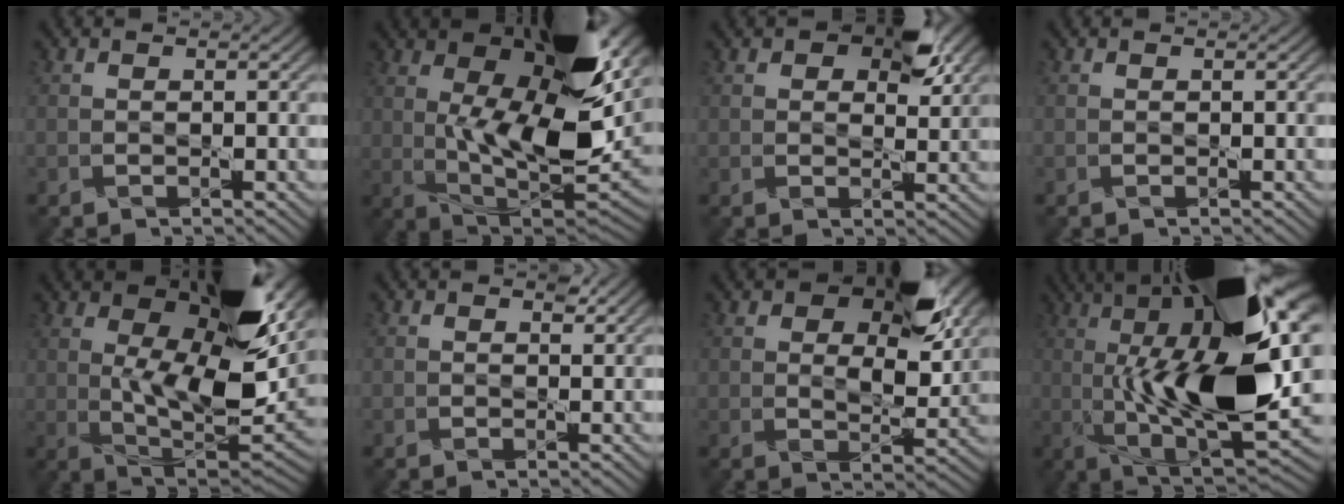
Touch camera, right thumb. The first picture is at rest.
{"total": 19.4, "force": [5.6, 8.8, 16.3], "torque": [-0.263, 0.017, 0.084]}
{"total": 6.7, "force": [3.5, 3.7, 4.2], "torque": [-0.059, -0.005, 0.052]}
{"total": 0.0}
{"total": 17.4, "force": [5.7, 7.7, 14.5], "torque": [-0.239, 0.007, 0.089]}
{"total": 1.2, "force": [0.7, 0.9, 0.5], "torque": [-0.005, -0.006, 0.009]}
{"total": 12.1, "force": [5.6, 6.5, 8.7], "torque": [-0.137, -0.007, 0.092]}
{"total": 22.6, "force": [4.8, 7.0, 20.9], "torque": [-0.326, 0.038, 0.061]}